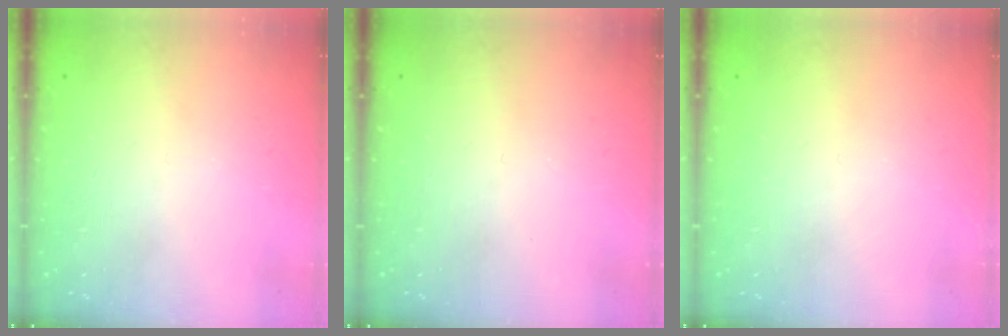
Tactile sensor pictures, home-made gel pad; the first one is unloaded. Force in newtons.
{"total": 0.0}
{"total": 0.0}